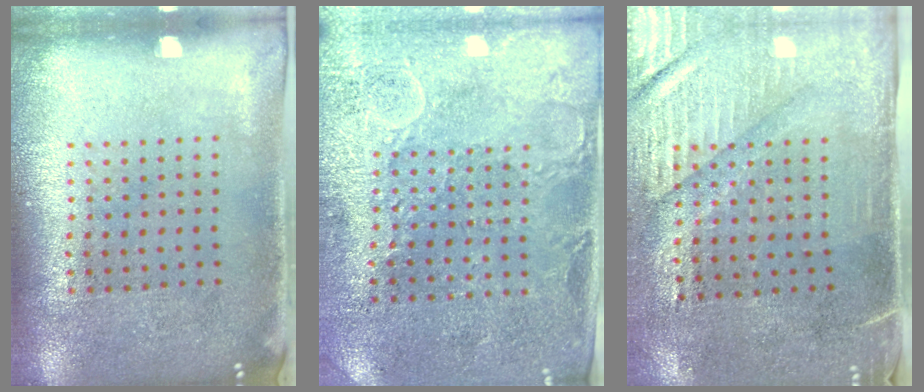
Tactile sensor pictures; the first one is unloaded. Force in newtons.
{"total": 2.8, "press": 2.7, "slide": 0.8}
{"total": 3.1, "press": 2.7, "slide": 1.5}